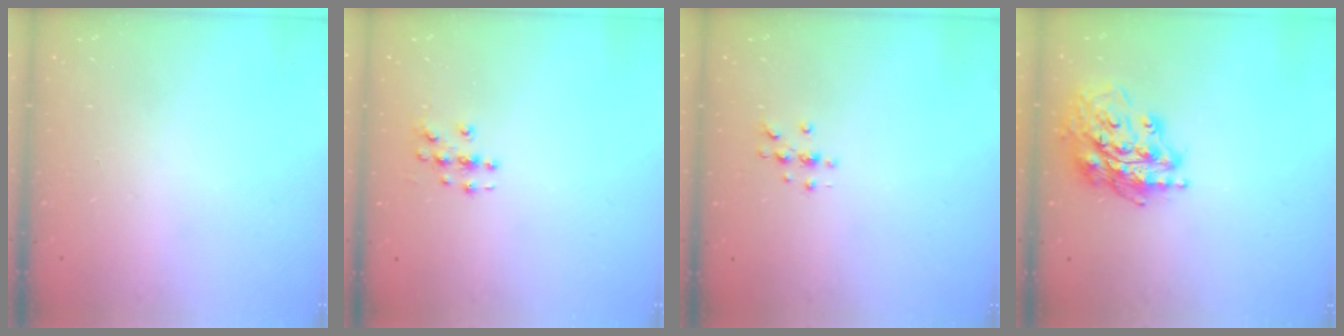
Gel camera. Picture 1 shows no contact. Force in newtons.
{"total": 3.4, "press": 3.4, "slide": 0.2}
{"total": 4.2, "press": 4.2, "slide": 0.5}
{"total": 17.5, "press": 17.4, "slide": 1.8}